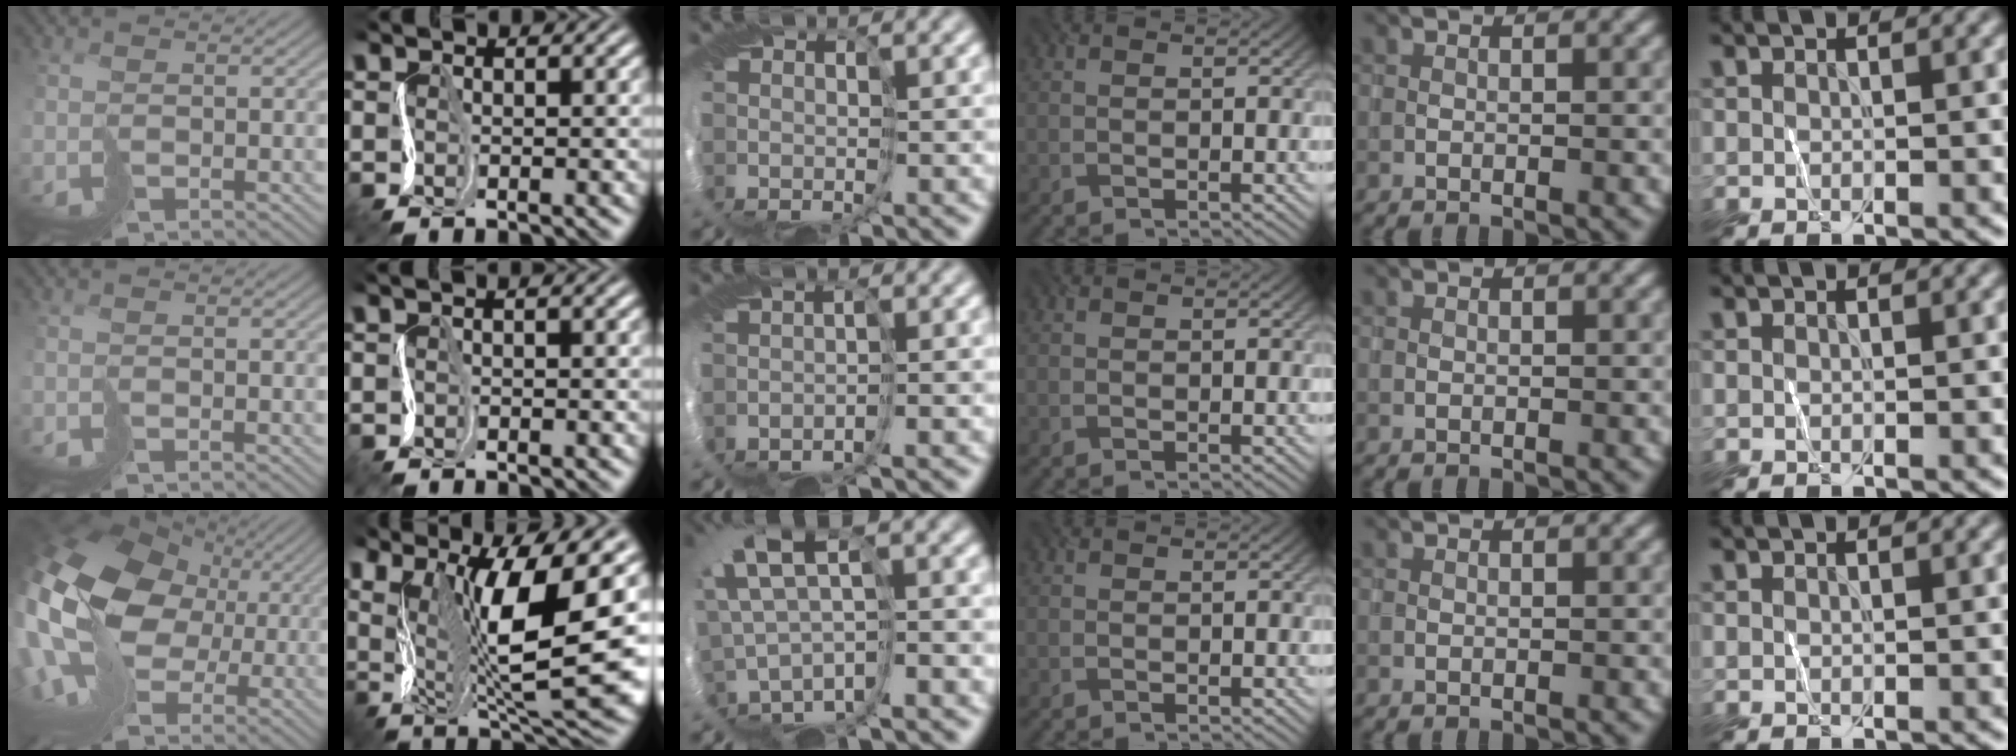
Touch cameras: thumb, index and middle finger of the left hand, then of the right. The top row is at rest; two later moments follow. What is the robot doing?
{"motion": "cut", "object": "paper"}